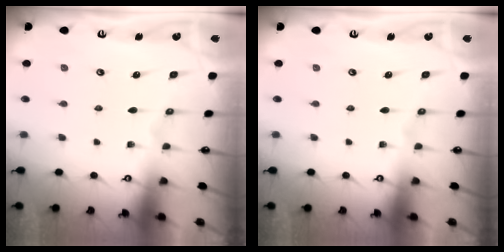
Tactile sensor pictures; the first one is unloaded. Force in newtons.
{"total": 0.0}